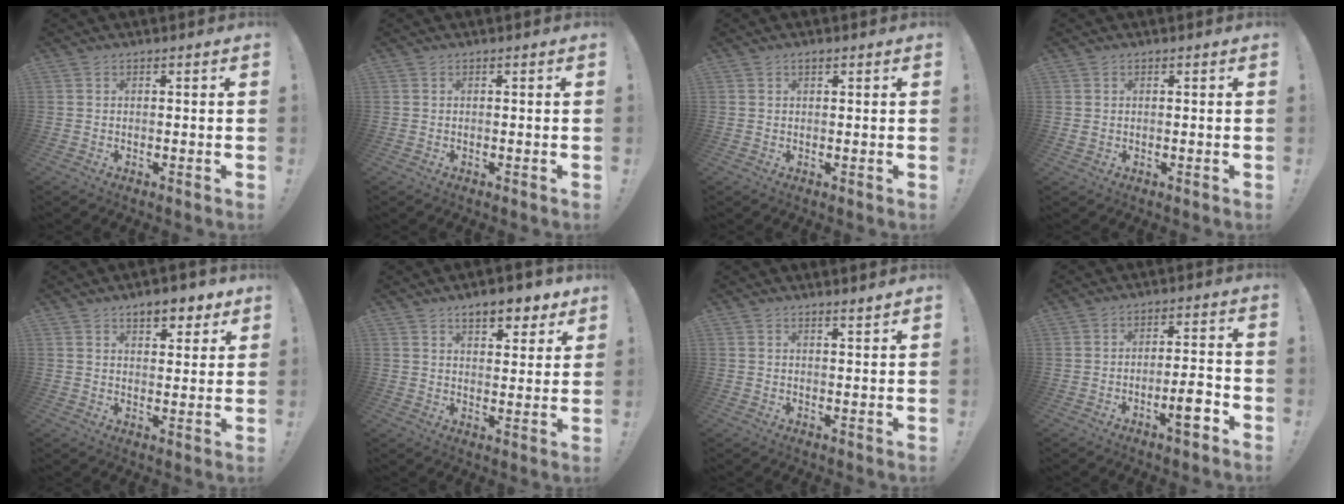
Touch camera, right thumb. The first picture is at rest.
{"total": 0.0}
{"total": 1.0, "force": [0.7, 0.4, 0.6], "torque": [-0.010, 0.000, 0.013]}
{"total": 0.7, "force": [0.3, 0.5, 0.2], "torque": [-0.001, 0.000, 0.005]}
{"total": 7.0, "force": [5.2, 3.1, 3.6], "torque": [-0.042, -0.027, 0.090]}
{"total": 8.4, "force": [6.2, 3.3, 4.6], "torque": [-0.055, -0.035, 0.108]}
{"total": 2.1, "force": [1.9, -0.1, 0.8], "torque": [-0.010, -0.016, 0.033]}
{"total": 6.9, "force": [-3.7, 1.8, 5.6], "torque": [-0.071, 0.015, -0.062]}